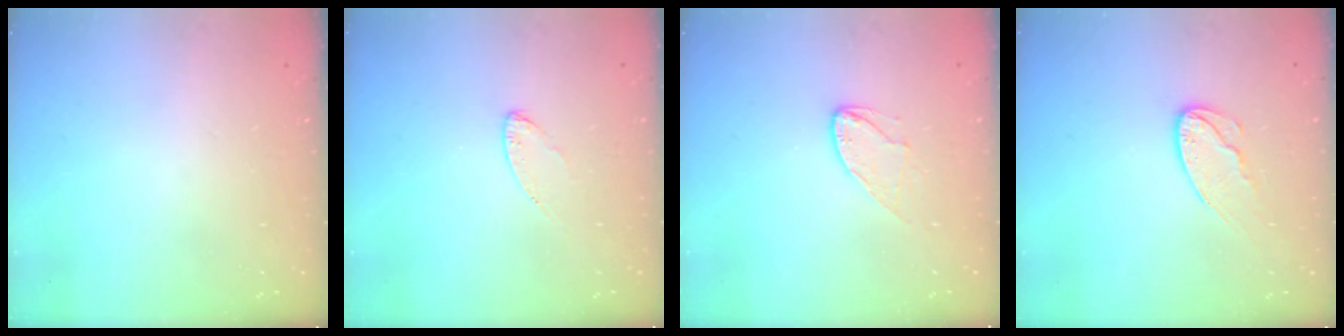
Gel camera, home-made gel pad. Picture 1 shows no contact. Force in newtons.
{"total": 4.2, "press": 4.1, "slide": 0.4}
{"total": 6.9, "press": 6.9, "slide": 0.4}
{"total": 9.2, "press": 9.2, "slide": 0.7}